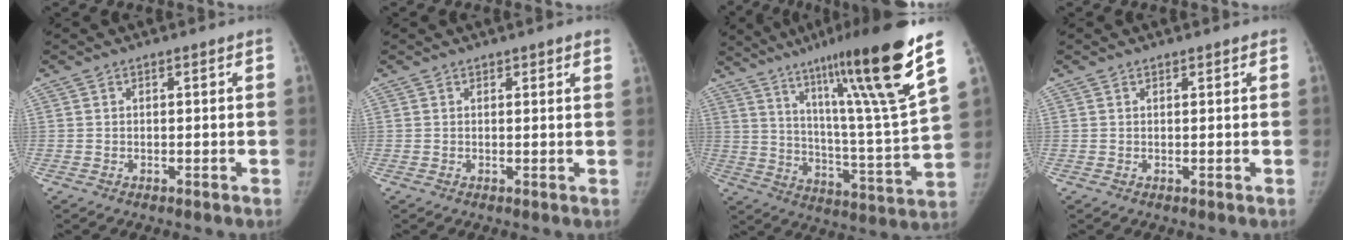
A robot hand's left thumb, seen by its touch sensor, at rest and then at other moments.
{"total": 2.8, "force": [2.0, 0.6, 1.9], "torque": [-0.015, 0.003, 0.024]}
{"total": 26.0, "force": [15.5, 2.1, 20.7], "torque": [-0.302, -0.057, 0.249]}
{"total": 0.8, "force": [0.6, 0.3, 0.4], "torque": [-0.004, -0.002, 0.008]}